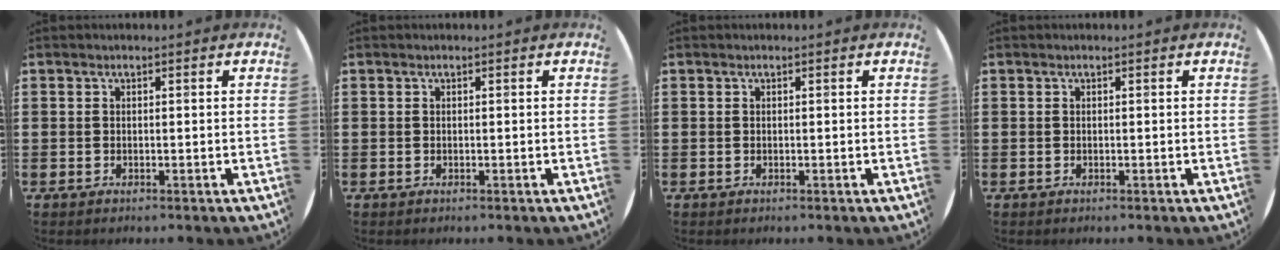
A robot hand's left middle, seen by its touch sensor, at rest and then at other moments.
{"total": 0.0}
{"total": 0.0}
{"total": 0.0}